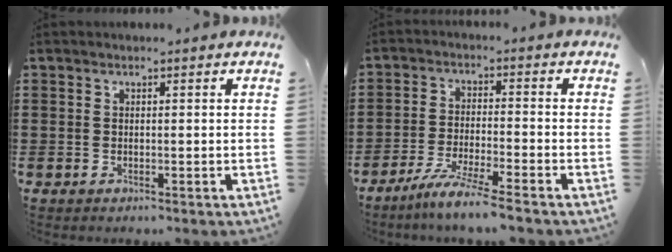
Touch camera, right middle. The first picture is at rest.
{"total": 5.9, "force": [-5.1, -0.6, 2.8], "torque": [-0.055, -0.017, -0.095]}